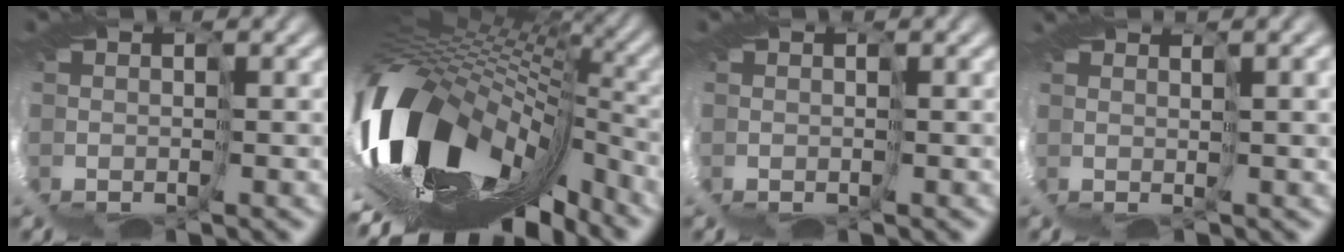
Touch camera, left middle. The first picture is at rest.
{"total": 9.1, "force": [-2.8, 2.8, 8.2], "torque": [-0.159, -0.012, -0.043]}
{"total": 0.0}
{"total": 2.6, "force": [2.0, -1.7, 0.3], "torque": [-0.001, 0.001, 0.041]}